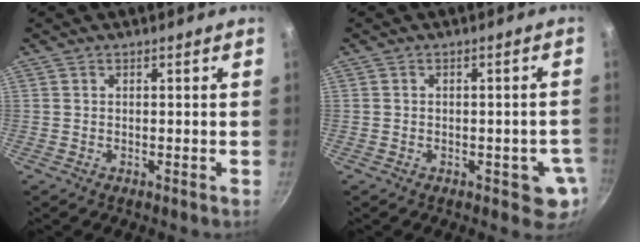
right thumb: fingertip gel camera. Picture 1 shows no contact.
{"total": 4.8, "force": [-1.5, 2.7, 3.6], "torque": [-0.022, 0.007, -0.018]}